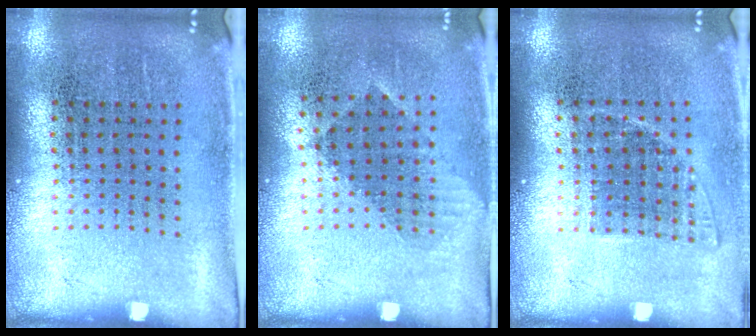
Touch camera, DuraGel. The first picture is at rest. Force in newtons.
{"total": 0.9, "press": 0.7, "slide": 0.6}
{"total": 1.1, "press": 0.9, "slide": 0.5}